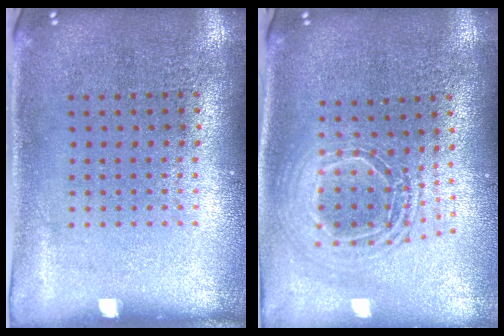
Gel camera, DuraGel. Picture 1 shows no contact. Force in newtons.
{"total": 1.9, "press": 1.5, "slide": 1.2}